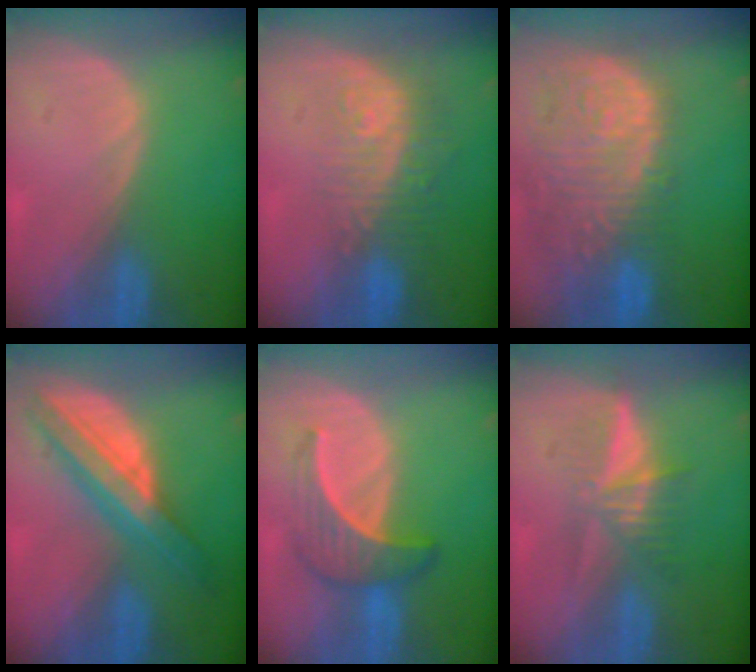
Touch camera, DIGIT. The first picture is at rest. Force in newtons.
{"total": 9.7, "press": 8.1, "slide": 5.3}
{"total": 14.5, "press": 11.9, "slide": 8.2}
{"total": 8.6, "press": 8.5, "slide": 0.4}
{"total": 6.3, "press": 6.0, "slide": 1.8}
{"total": 5.2, "press": 5.1, "slide": 1.2}